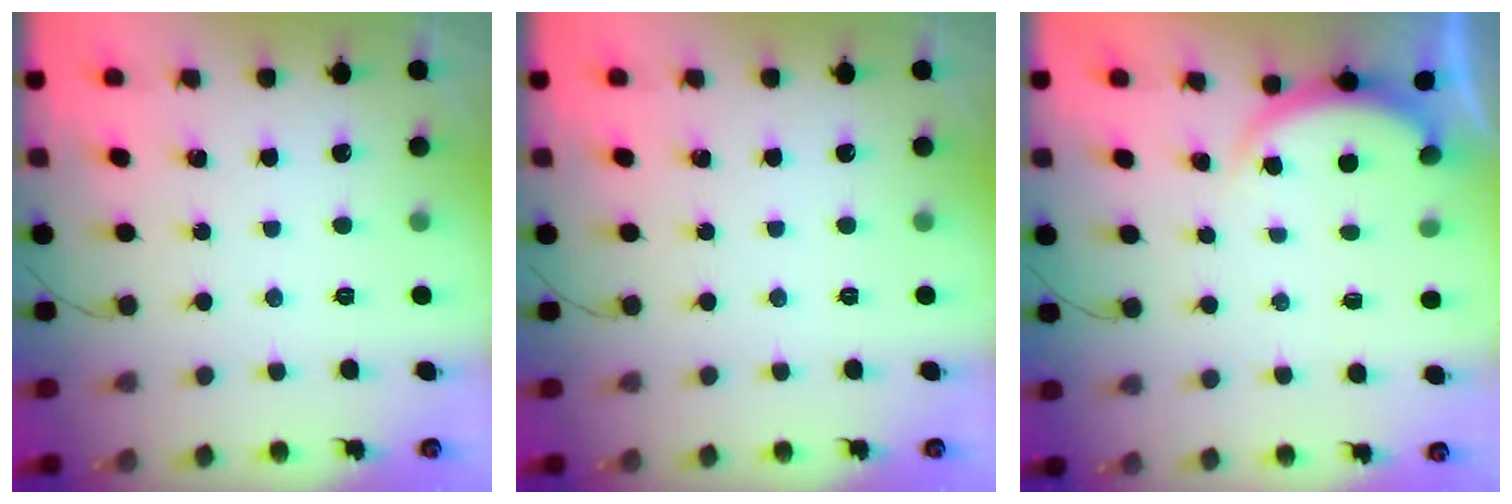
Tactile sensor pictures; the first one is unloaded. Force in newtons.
{"total": 0.0}
{"total": 2.5, "press": 2.4, "slide": 0.6}